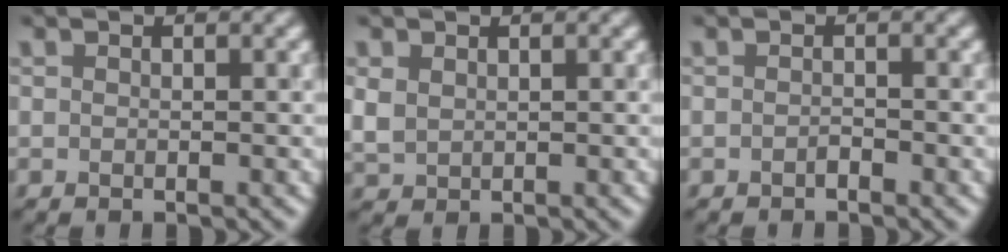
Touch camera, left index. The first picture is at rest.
{"total": 1.7, "force": [0.7, 1.3, 0.8], "torque": [-0.023, -0.001, 0.017]}
{"total": 0.6, "force": [-0.5, 0.2, 0.3], "torque": [-0.006, 0.001, -0.009]}